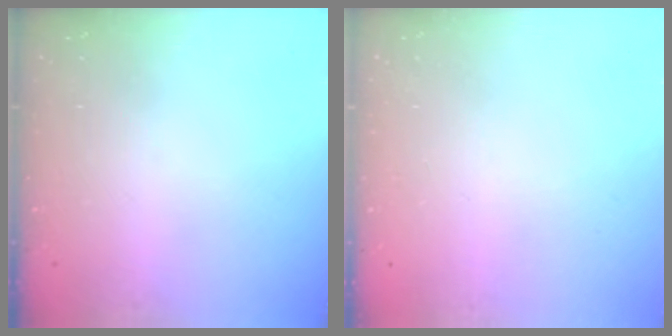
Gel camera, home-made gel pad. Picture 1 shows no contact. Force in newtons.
{"total": 2.4, "press": 2.4, "slide": 0.2}